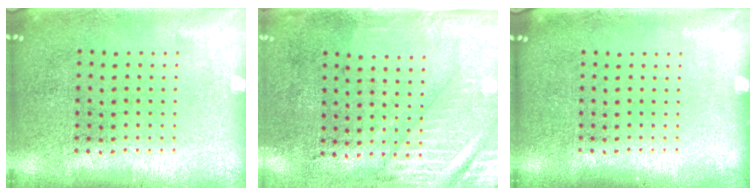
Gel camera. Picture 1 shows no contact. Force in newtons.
{"total": 3.0, "press": 2.4, "slide": 1.6}
{"total": 0.0}